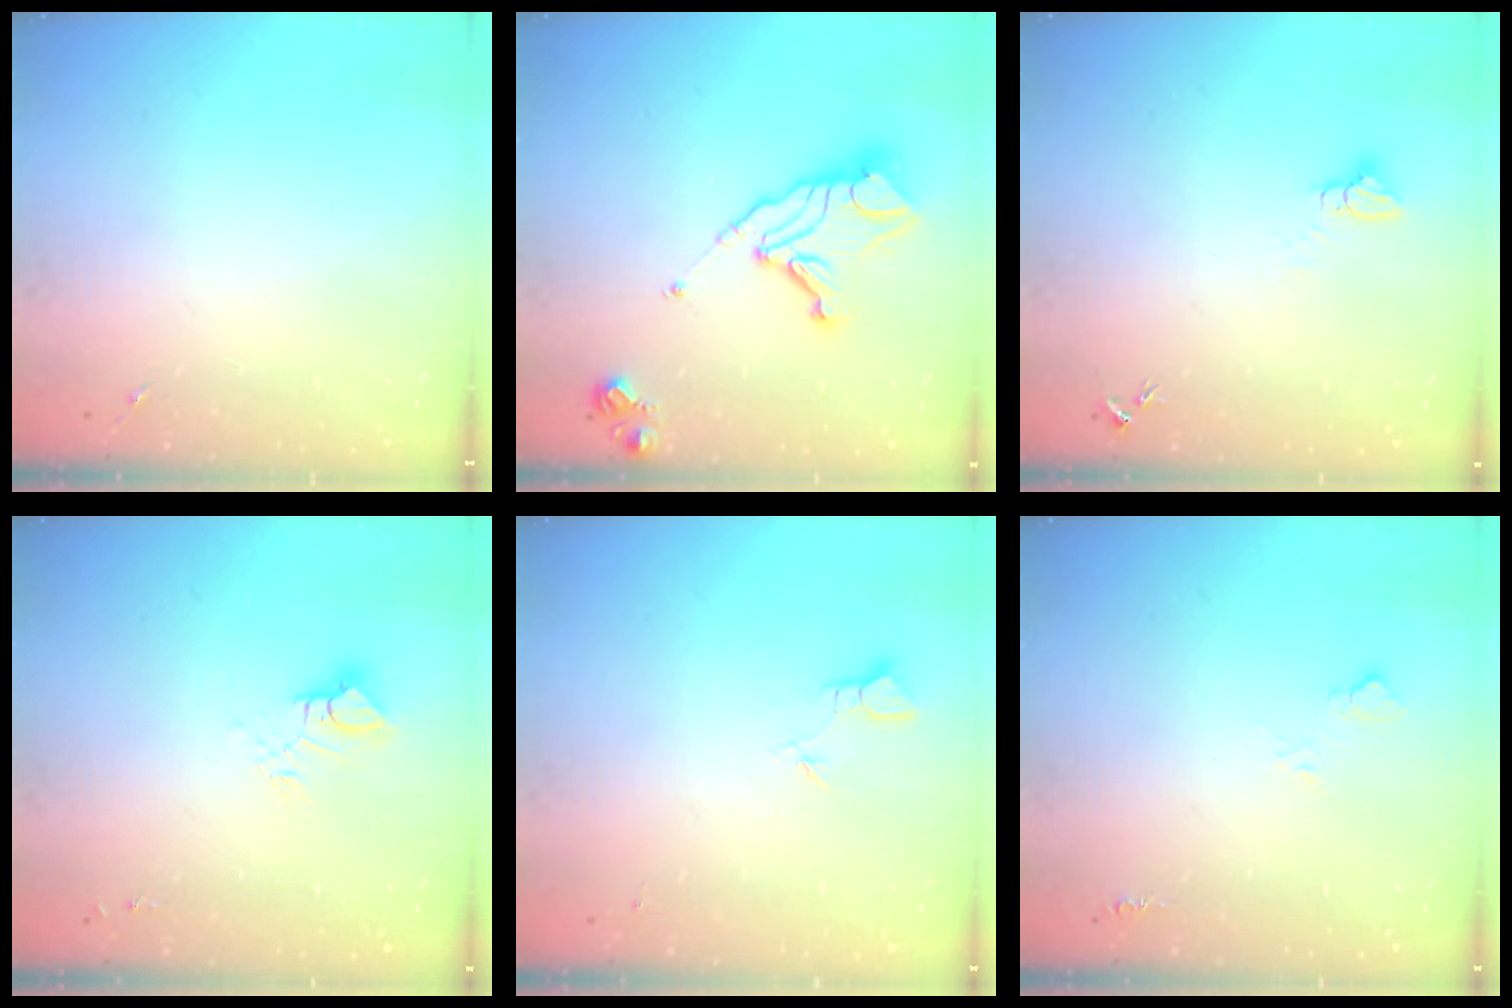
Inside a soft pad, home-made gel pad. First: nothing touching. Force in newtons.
{"total": 14.9, "press": 14.8, "slide": 1.5}
{"total": 3.0, "press": 3.0, "slide": 0.1}
{"total": 7.4, "press": 7.4, "slide": 0.8}
{"total": 2.4, "press": 2.4, "slide": 0.2}
{"total": 5.0, "press": 5.0, "slide": 0.6}